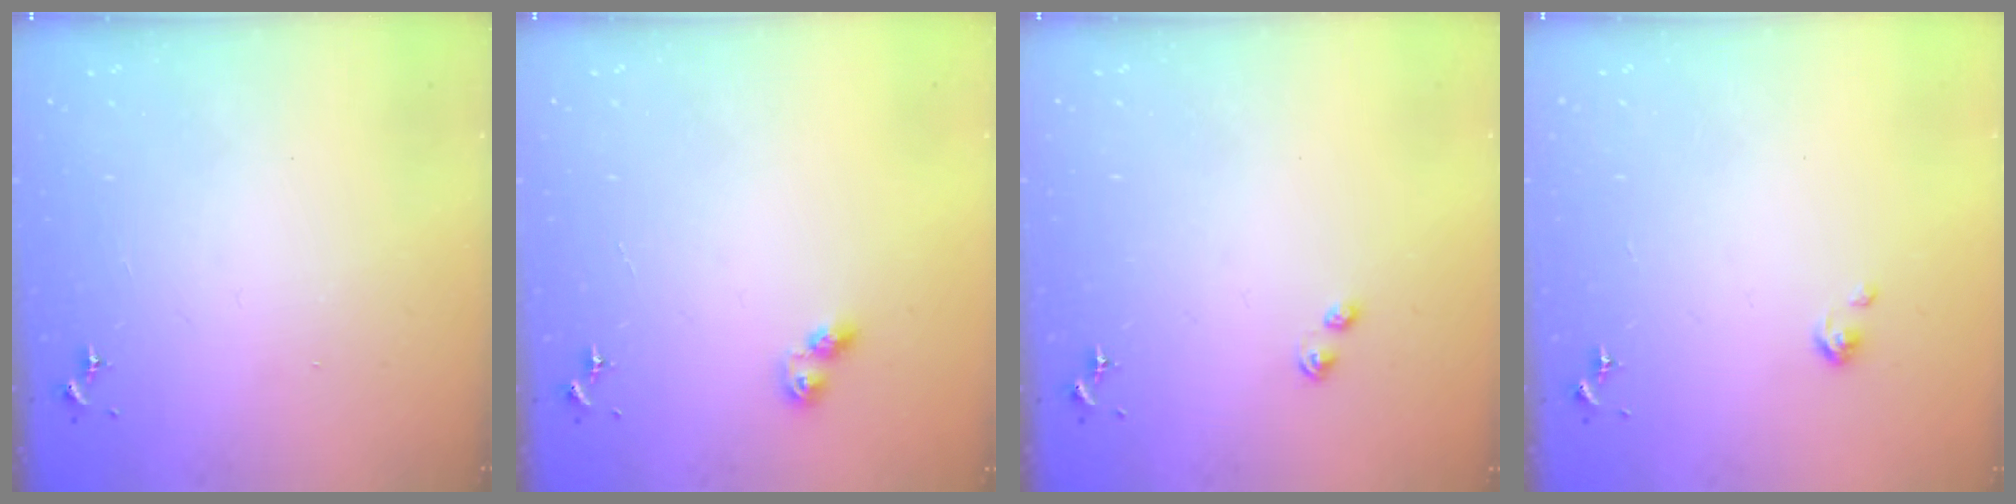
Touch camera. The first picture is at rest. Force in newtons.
{"total": 5.7, "press": 5.7, "slide": 0.5}
{"total": 2.2, "press": 2.1, "slide": 0.5}
{"total": 3.0, "press": 3.0, "slide": 0.3}